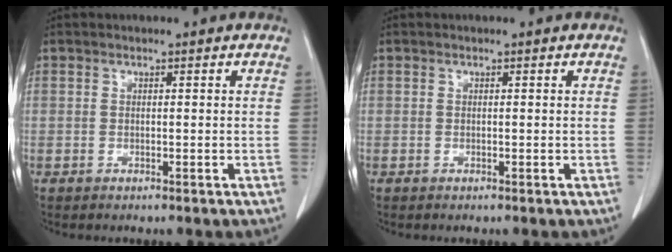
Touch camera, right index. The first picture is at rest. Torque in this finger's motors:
{"motor_torque": [-0.03, 0.08, -0.03, 0.00]}